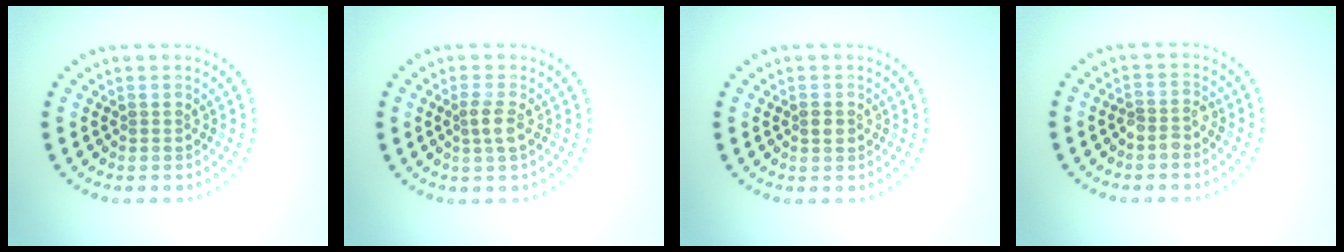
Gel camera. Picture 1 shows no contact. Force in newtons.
{"total": 1.8, "press": 1.5, "slide": 0.9}
{"total": 1.2, "press": 1.1, "slide": 0.2}
{"total": 1.5, "press": 1.3, "slide": 0.9}